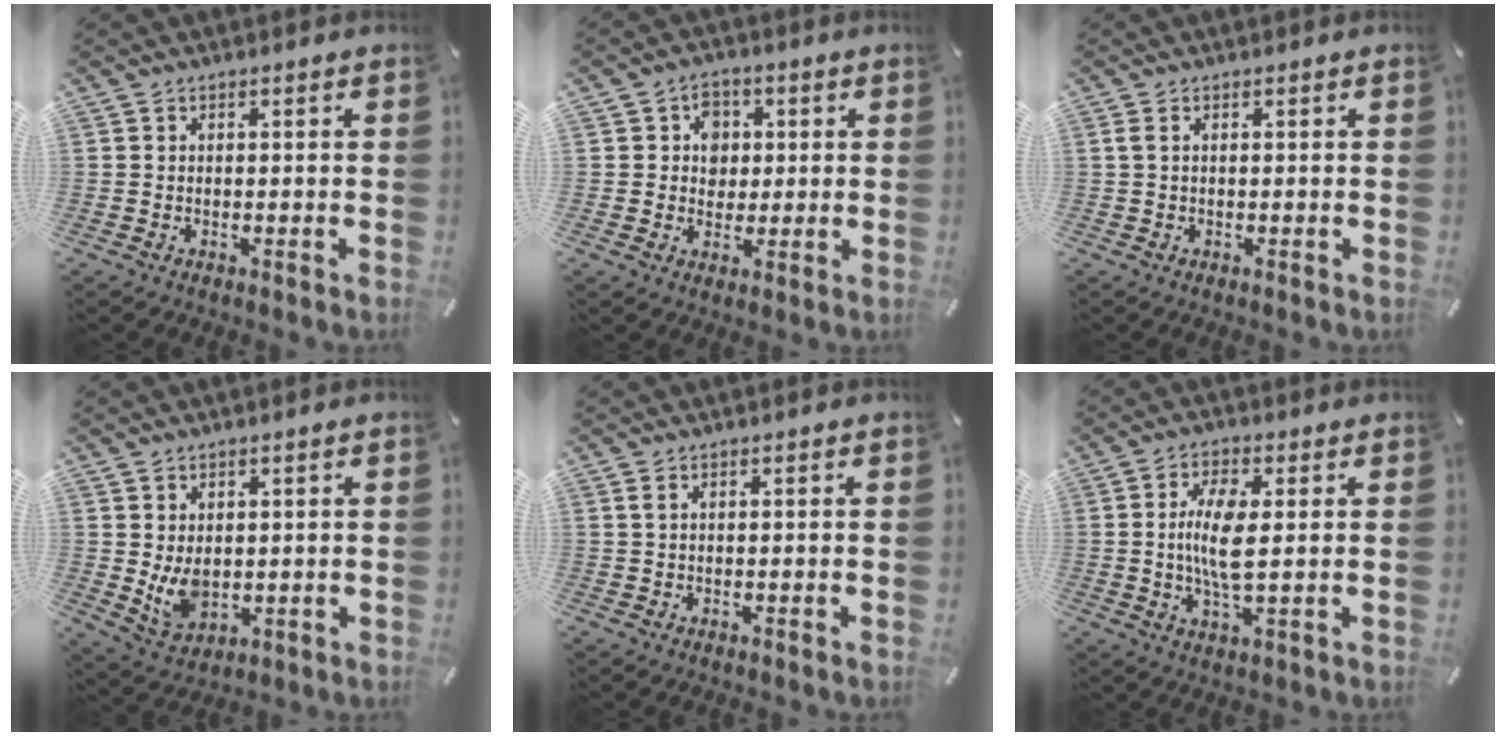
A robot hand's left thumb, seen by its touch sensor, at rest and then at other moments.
{"total": 5.8, "force": [0.9, 5.4, 2.1], "torque": [-0.022, 0.000, 0.010]}
{"total": 0.9, "force": [0.0, 0.2, 0.9], "torque": [-0.018, -0.001, 0.000]}
{"total": 6.3, "force": [1.0, 4.9, 3.8], "torque": [-0.084, -0.012, 0.018]}
{"total": 0.8, "force": [0.3, 0.1, 0.7], "torque": [-0.015, 0.000, 0.005]}
{"total": 8.6, "force": [0.6, 2.9, 8.0], "torque": [-0.178, -0.008, 0.004]}